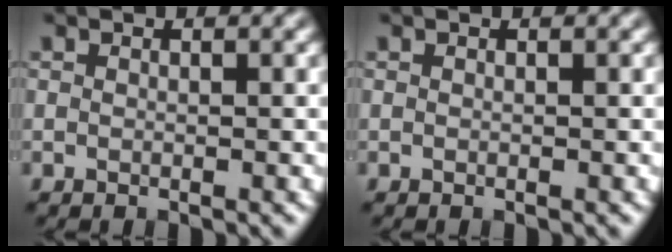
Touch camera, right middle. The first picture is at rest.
{"total": 0.0}